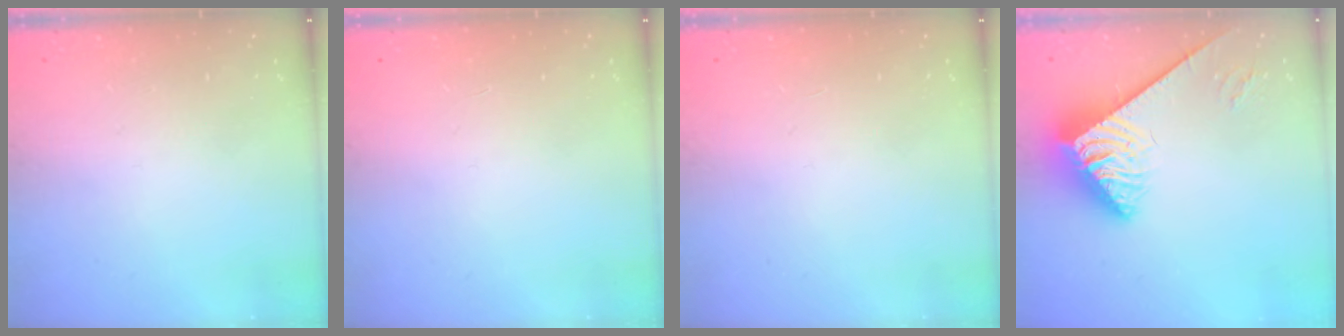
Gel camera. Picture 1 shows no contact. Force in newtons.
{"total": 0.0}
{"total": 0.0}
{"total": 5.1, "press": 5.1, "slide": 0.8}